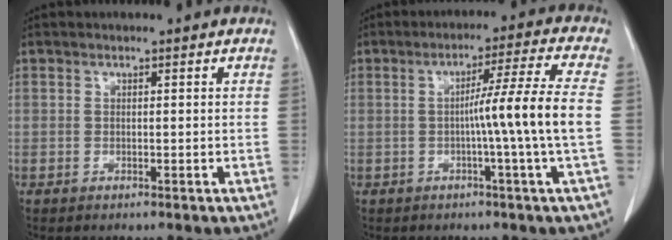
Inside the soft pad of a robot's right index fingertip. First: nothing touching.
{"total": 10.8, "force": [-1.5, -2.9, 10.3], "torque": [-0.154, 0.003, -0.022]}